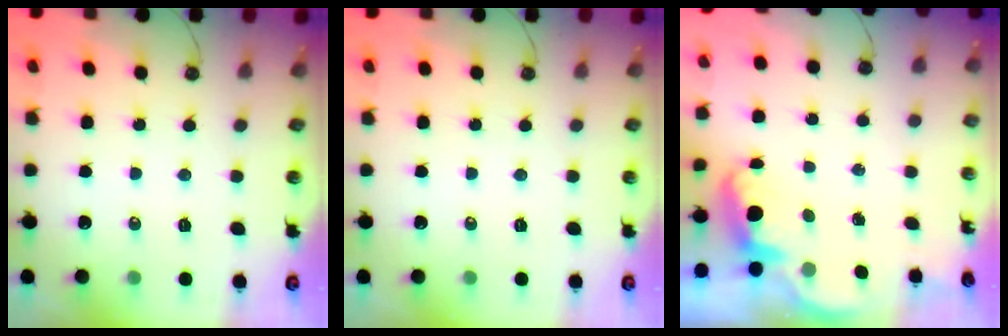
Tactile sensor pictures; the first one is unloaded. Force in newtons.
{"total": 0.0}
{"total": 2.3, "press": 2.2, "slide": 0.6}